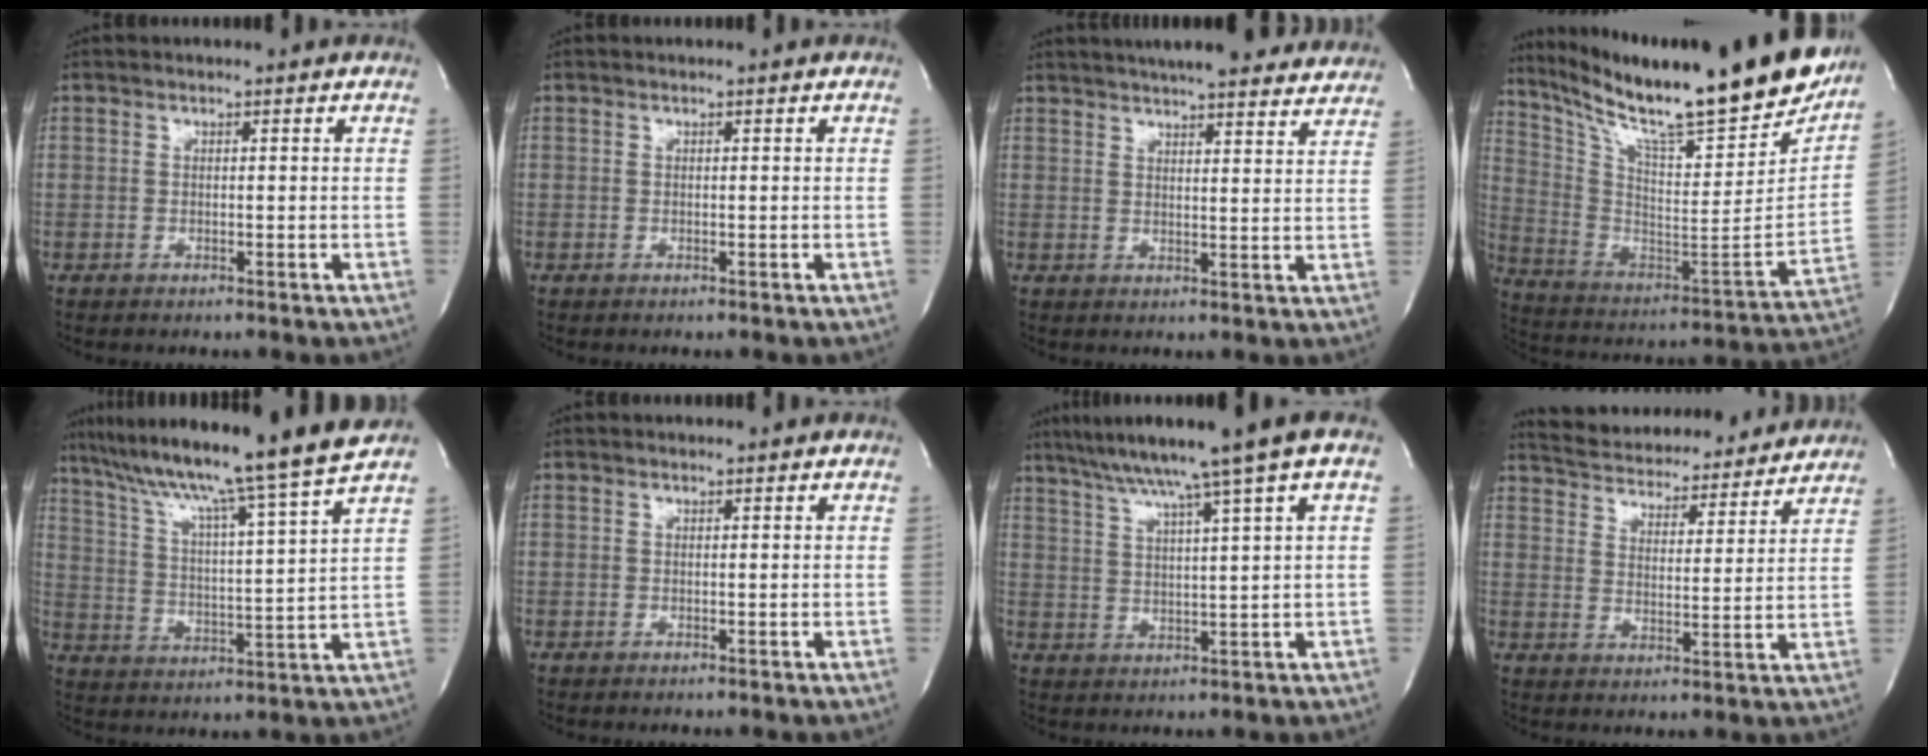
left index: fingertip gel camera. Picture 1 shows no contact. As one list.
[{"total": 0.0}, {"total": 21.5, "force": [19.1, 3.6, 9.3], "torque": [-0.144, 0.016, 0.239]}, {"total": 29.6, "force": [24.2, 3.7, 16.6], "torque": [-0.290, -0.068, 0.357]}, {"total": 18.6, "force": [15.5, -3.0, 9.9], "torque": [-0.169, -0.032, 0.232]}, {"total": 0.0}, {"total": 11.0, "force": [7.3, -2.2, 7.8], "torque": [-0.129, 0.015, 0.115]}, {"total": 19.1, "force": [17.9, 4.2, 5.2], "torque": [-0.091, 0.008, 0.250]}]